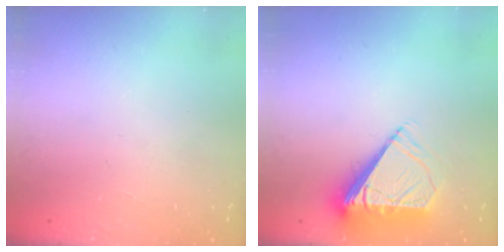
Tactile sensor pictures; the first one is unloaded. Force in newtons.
{"total": 8.5, "press": 8.4, "slide": 1.2}